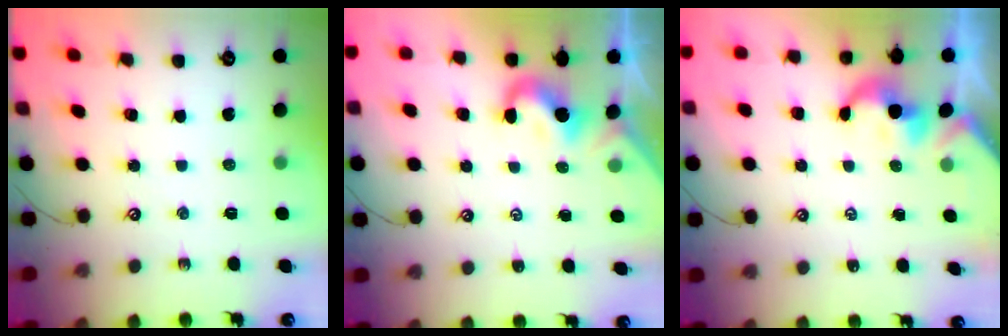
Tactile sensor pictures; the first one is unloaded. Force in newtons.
{"total": 1.2, "press": 1.2, "slide": 0.3}
{"total": 2.2, "press": 2.2, "slide": 0.4}